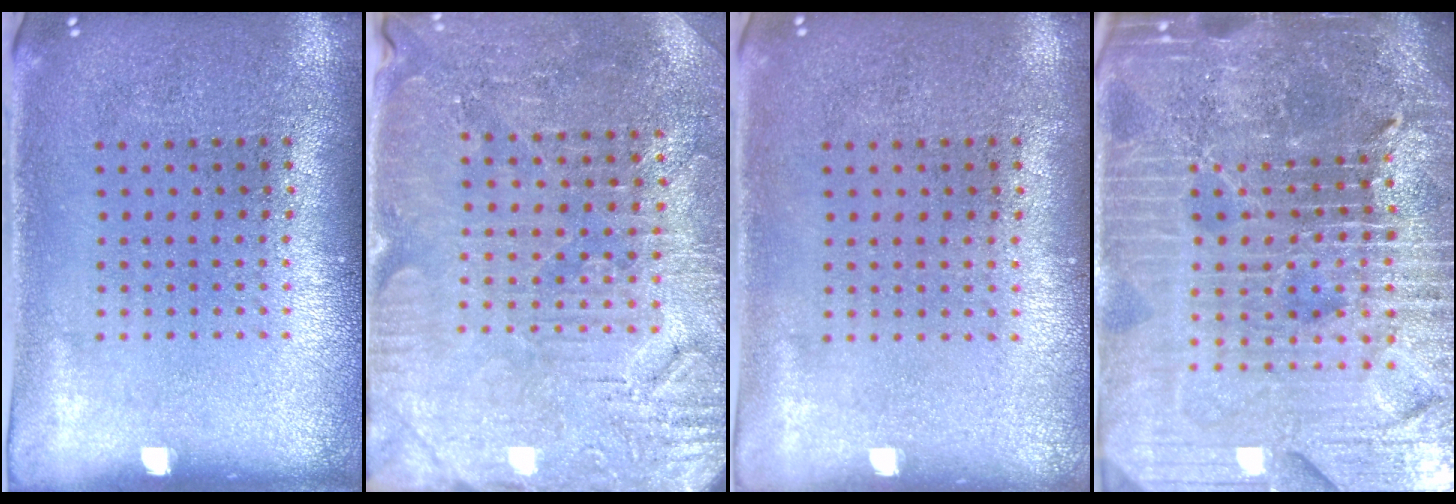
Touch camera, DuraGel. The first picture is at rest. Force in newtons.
{"total": 3.3, "press": 3.2, "slide": 0.3}
{"total": 0.0}
{"total": 6.8, "press": 5.9, "slide": 3.3}